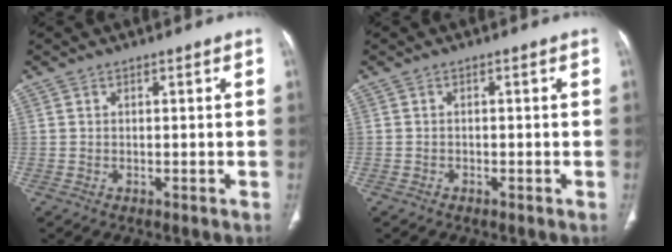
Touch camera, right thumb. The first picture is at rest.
{"total": 0.5, "force": [-0.4, 0.3, 0.1], "torque": [-0.005, 0.001, -0.012]}